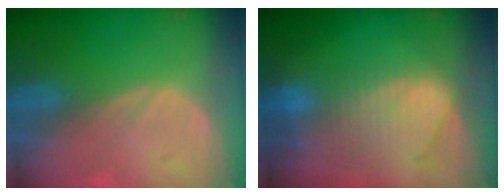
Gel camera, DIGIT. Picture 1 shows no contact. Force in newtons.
{"total": 9.3, "press": 8.2, "slide": 4.4}